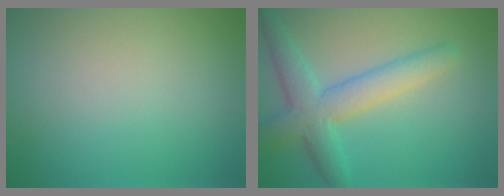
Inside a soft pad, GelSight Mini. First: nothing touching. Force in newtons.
{"total": 5.1, "press": 5.1, "slide": 0.1}